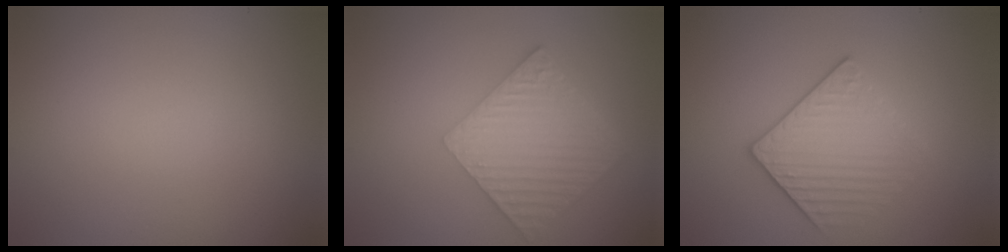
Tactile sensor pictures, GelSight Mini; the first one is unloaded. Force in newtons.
{"total": 6.4, "press": 4.5, "slide": 4.6}
{"total": 3.4, "press": 3.2, "slide": 1.0}